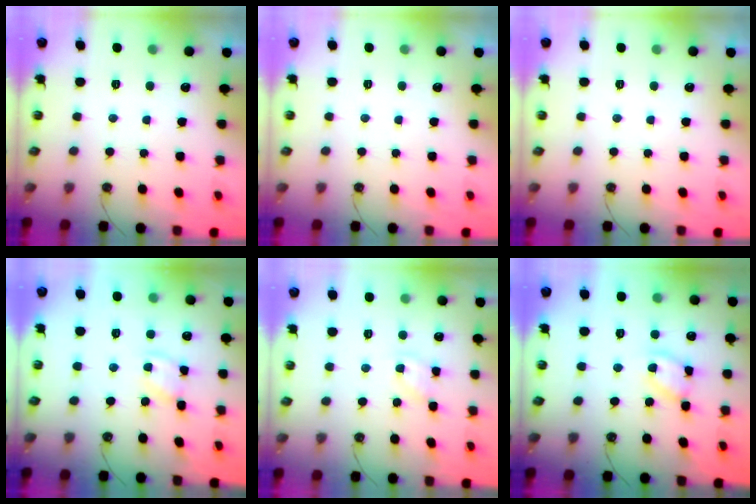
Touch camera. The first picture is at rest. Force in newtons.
{"total": 0.0}
{"total": 0.0}
{"total": 2.1, "press": 2.1, "slide": 0.3}
{"total": 3.0, "press": 3.0, "slide": 0.4}
{"total": 9.3, "press": 9.3, "slide": 0.6}